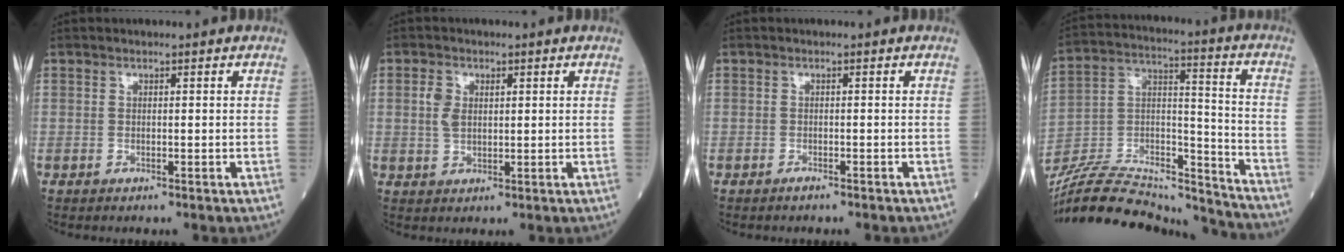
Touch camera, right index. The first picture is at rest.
{"total": 3.2, "force": [0.8, 2.0, 2.4], "torque": [-0.052, 0.007, 0.017]}
{"total": 0.8, "force": [-0.8, 0.1, 0.3], "torque": [-0.011, -0.001, -0.011]}
{"total": 24.7, "force": [-23.2, 4.2, 7.3], "torque": [-0.154, 0.022, -0.378]}